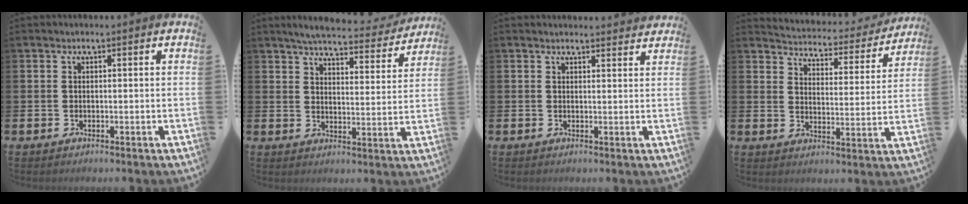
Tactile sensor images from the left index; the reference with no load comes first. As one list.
[{"total": 5.4, "force": [5.1, 0.7, 1.7], "torque": [-0.035, -0.039, 0.082]}, {"total": 1.9, "force": [1.9, 0.3, -0.1], "torque": [0.016, -0.015, 0.030]}, {"total": 4.1, "force": [4.0, 0.8, 0.4], "torque": [-0.021, -0.042, 0.060]}]